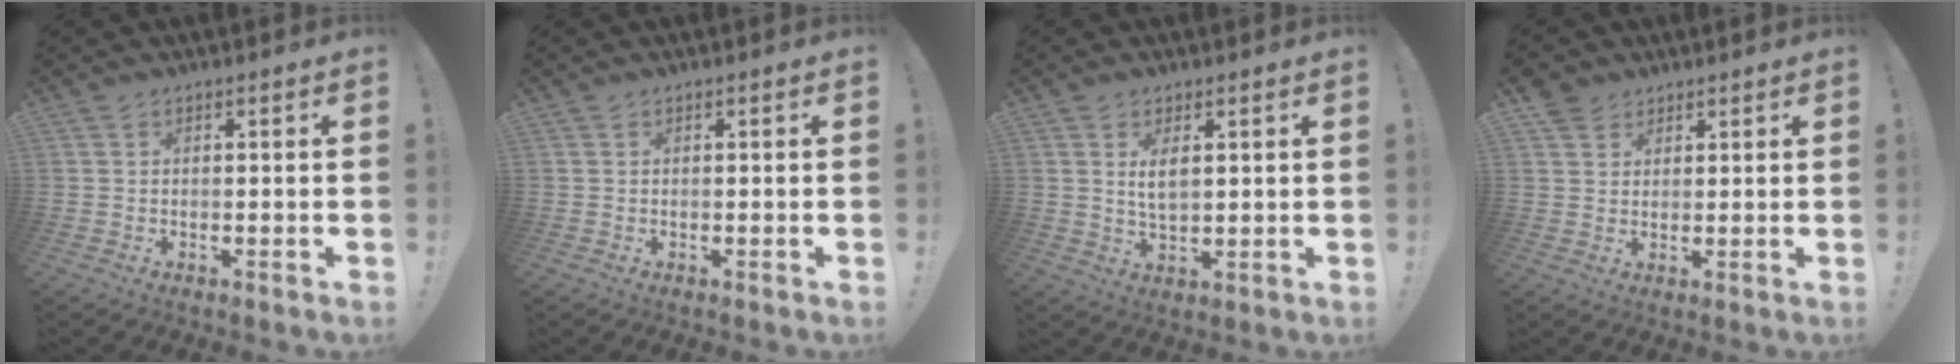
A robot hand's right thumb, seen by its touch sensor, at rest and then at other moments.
{"total": 0.0}
{"total": 4.7, "force": [1.3, 2.1, 4.0], "torque": [-0.067, -0.004, 0.020]}
{"total": 4.0, "force": [2.7, 2.9, 0.4], "torque": [-0.012, -0.013, 0.053]}